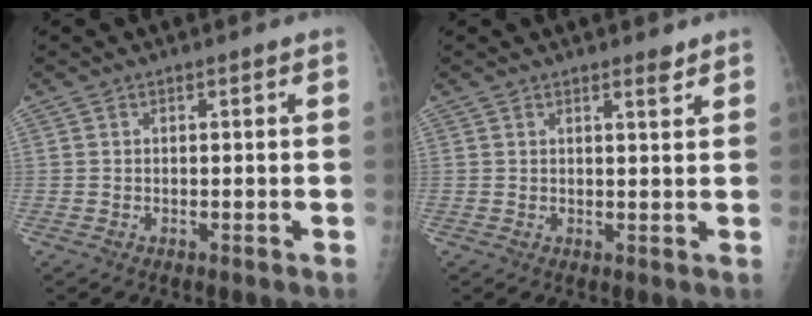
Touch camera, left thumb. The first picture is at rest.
{"total": 1.9, "force": [1.5, 0.4, 1.0], "torque": [-0.011, -0.010, 0.021]}